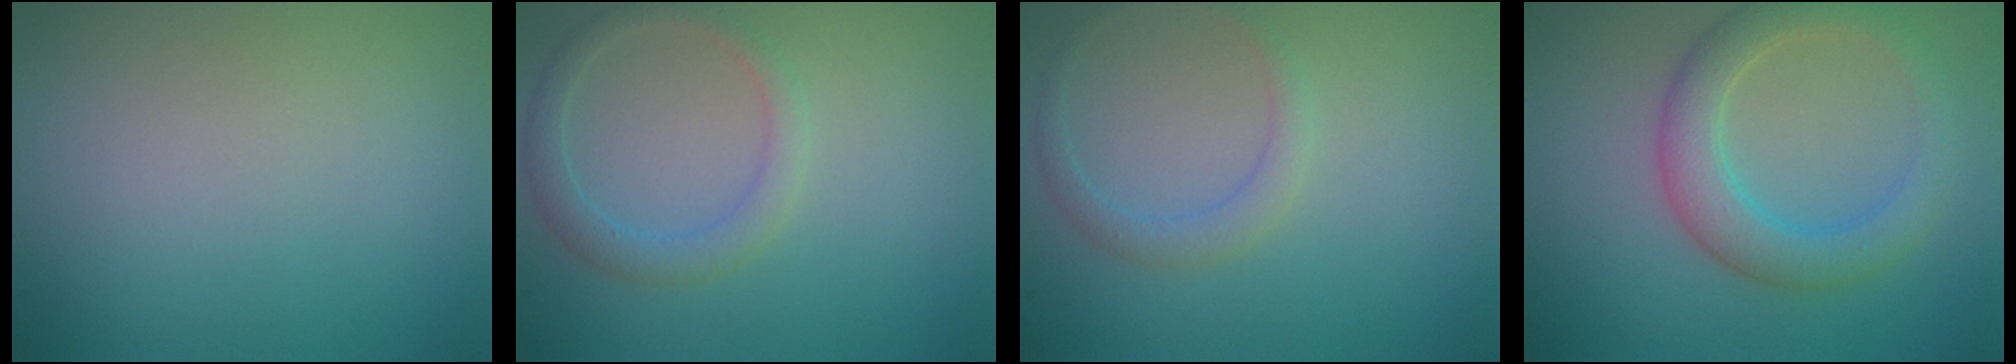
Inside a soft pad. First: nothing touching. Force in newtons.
{"total": 2.2, "press": 2.2, "slide": 0.1}
{"total": 1.5, "press": 1.5, "slide": 0.0}
{"total": 4.3, "press": 4.2, "slide": 0.2}